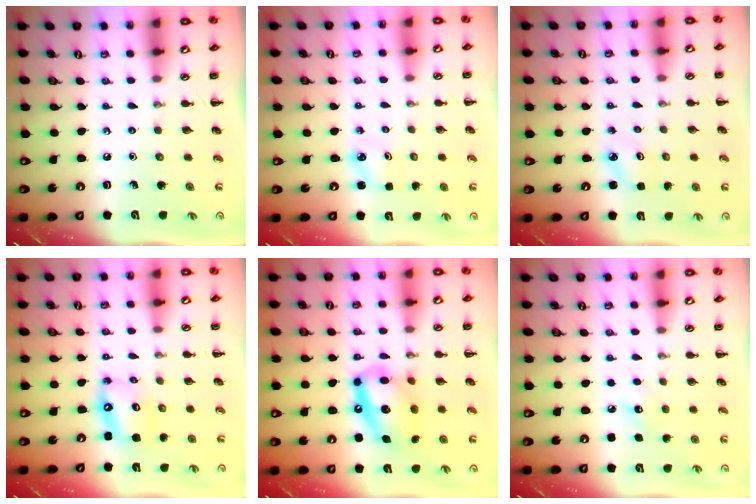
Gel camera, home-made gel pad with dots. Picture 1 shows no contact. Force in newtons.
{"total": 1.9, "press": 1.8, "slide": 0.5}
{"total": 2.4, "press": 2.3, "slide": 0.7}
{"total": 10.8, "press": 10.5, "slide": 2.6}
{"total": 16.9, "press": 16.6, "slide": 2.9}
{"total": 6.9, "press": 6.7, "slide": 1.6}